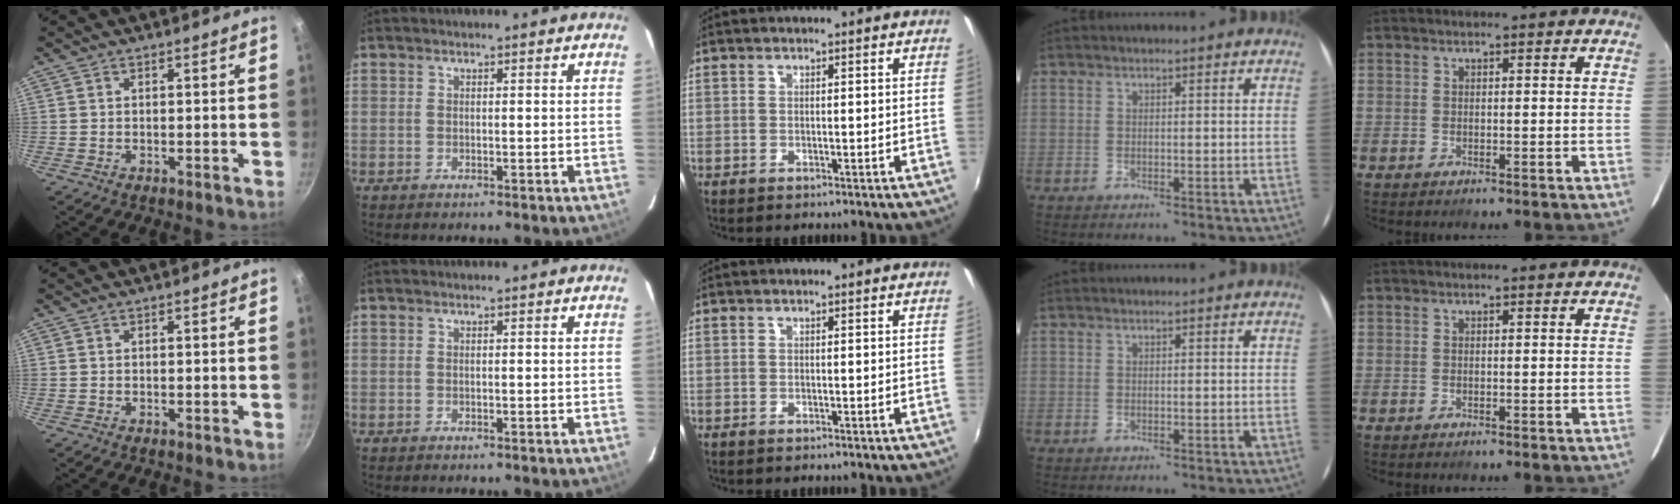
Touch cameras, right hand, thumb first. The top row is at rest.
{}